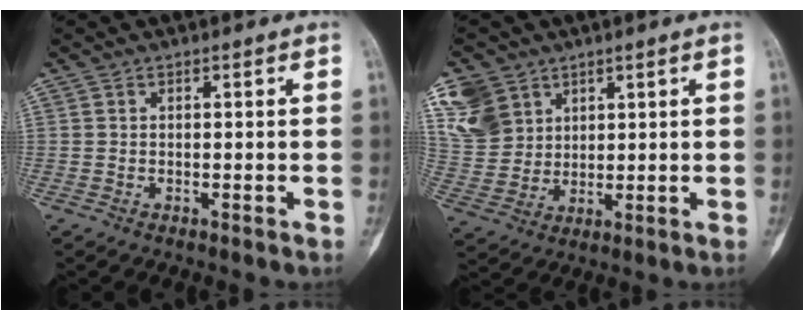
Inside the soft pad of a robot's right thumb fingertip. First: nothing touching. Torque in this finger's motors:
{"motor_torque": [-0.10, 0.24, 0.70, 0.57, 0.04]}